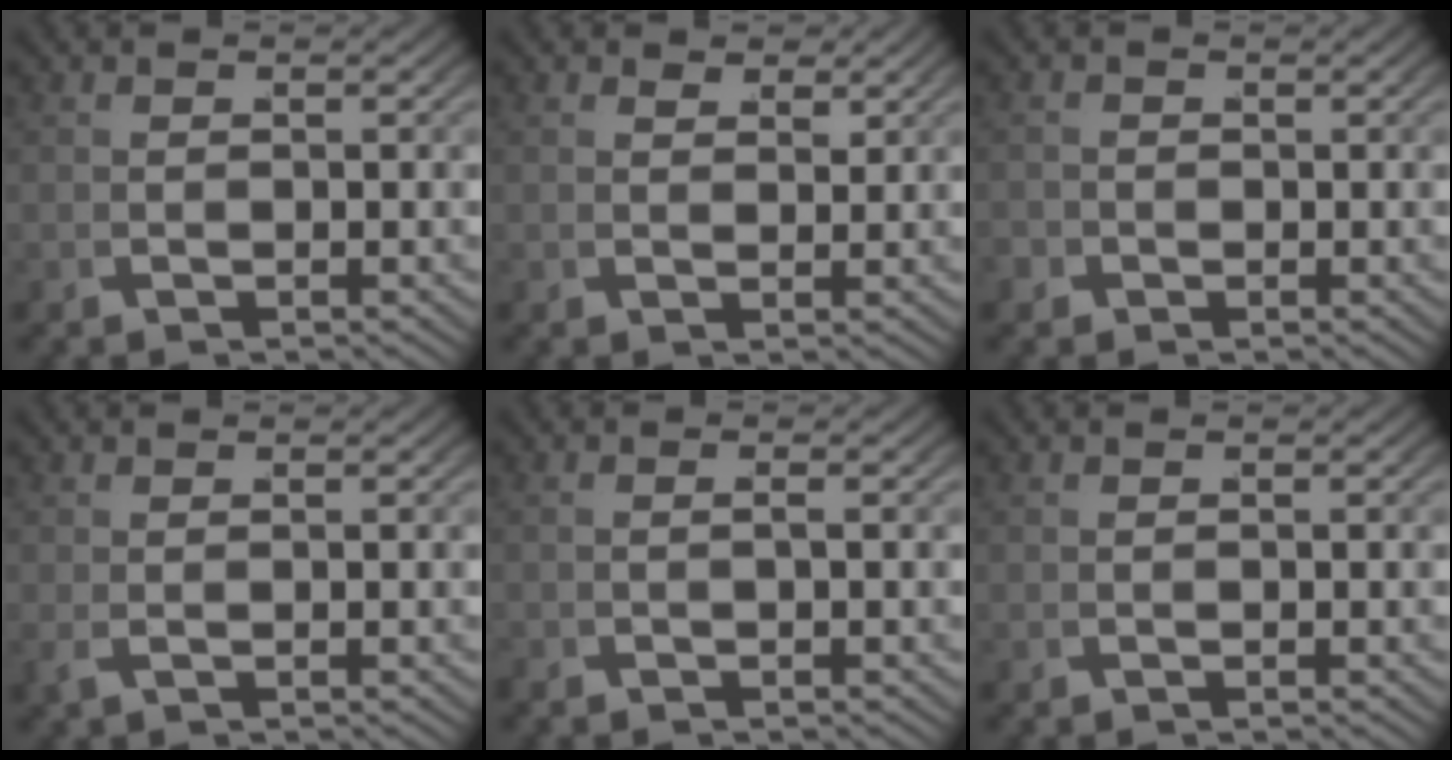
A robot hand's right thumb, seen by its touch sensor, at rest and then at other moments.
{"total": 1.9, "force": [1.7, 0.8, 0.4], "torque": [0.004, -0.005, 0.031]}
{"total": 1.1, "force": [-0.5, 0.9, -0.3], "torque": [0.009, -0.009, -0.009]}
{"total": 0.6, "force": [0.2, 0.1, 0.5], "torque": [-0.021, -0.002, 0.008]}
{"total": 0.6, "force": [-0.4, 0.2, 0.4], "torque": [-0.011, 0.001, -0.007]}
{"total": 0.0}